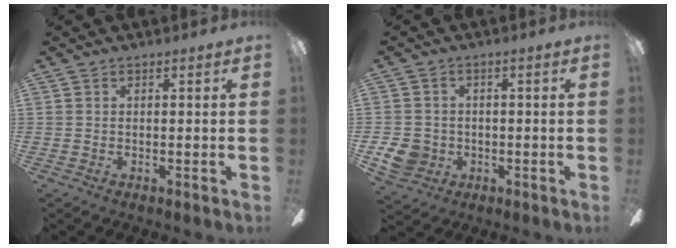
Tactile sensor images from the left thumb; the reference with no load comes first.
{"total": 6.4, "force": [-1.6, 5.8, 2.2], "torque": [-0.052, 0.009, -0.031]}